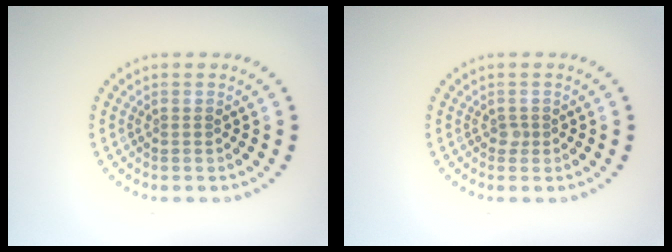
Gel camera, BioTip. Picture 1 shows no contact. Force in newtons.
{"total": 0.7, "press": 0.5, "slide": 0.5}